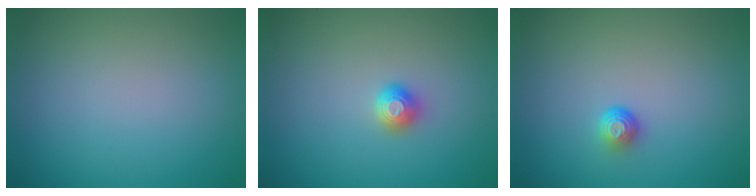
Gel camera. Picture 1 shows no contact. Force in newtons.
{"total": 1.3, "press": 1.2, "slide": 0.5}
{"total": 1.5, "press": 1.0, "slide": 1.1}